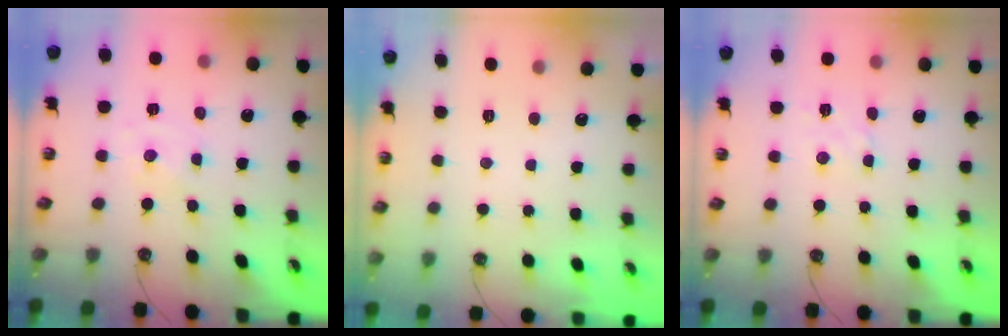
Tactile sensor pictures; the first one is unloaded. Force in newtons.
{"total": 0.0}
{"total": 2.6, "press": 2.6, "slide": 0.6}